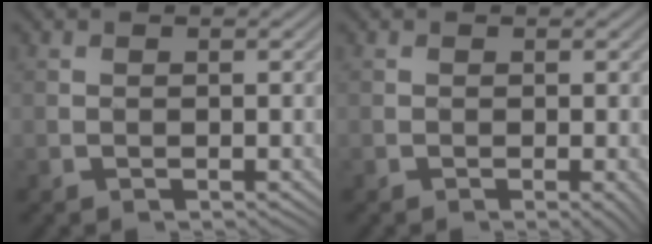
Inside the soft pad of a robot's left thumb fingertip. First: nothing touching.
{"total": 1.6, "force": [-0.6, 0.7, 1.4], "torque": [-0.016, -0.009, -0.002]}